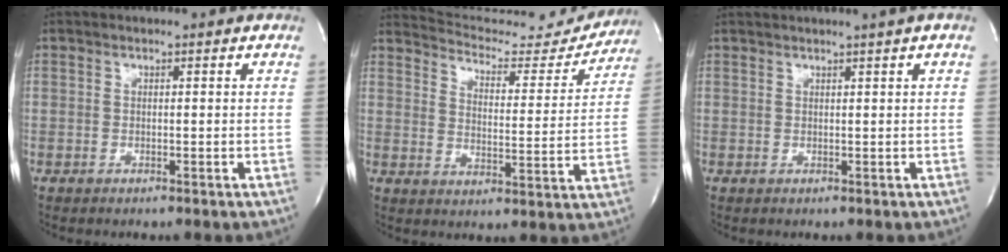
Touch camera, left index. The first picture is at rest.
{"total": 16.2, "force": [16.0, 2.0, 1.9], "torque": [-0.020, -0.047, 0.205]}
{"total": 2.2, "force": [1.6, -0.9, 1.2], "torque": [-0.012, 0.002, 0.029]}